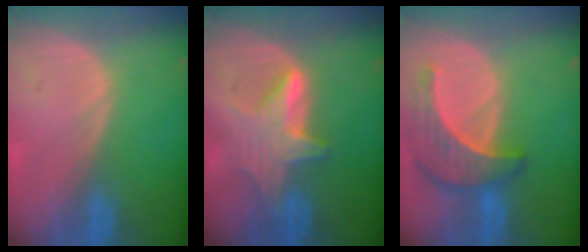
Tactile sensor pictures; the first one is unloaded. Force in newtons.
{"total": 6.5, "press": 6.4, "slide": 0.8}
{"total": 7.6, "press": 7.3, "slide": 1.9}